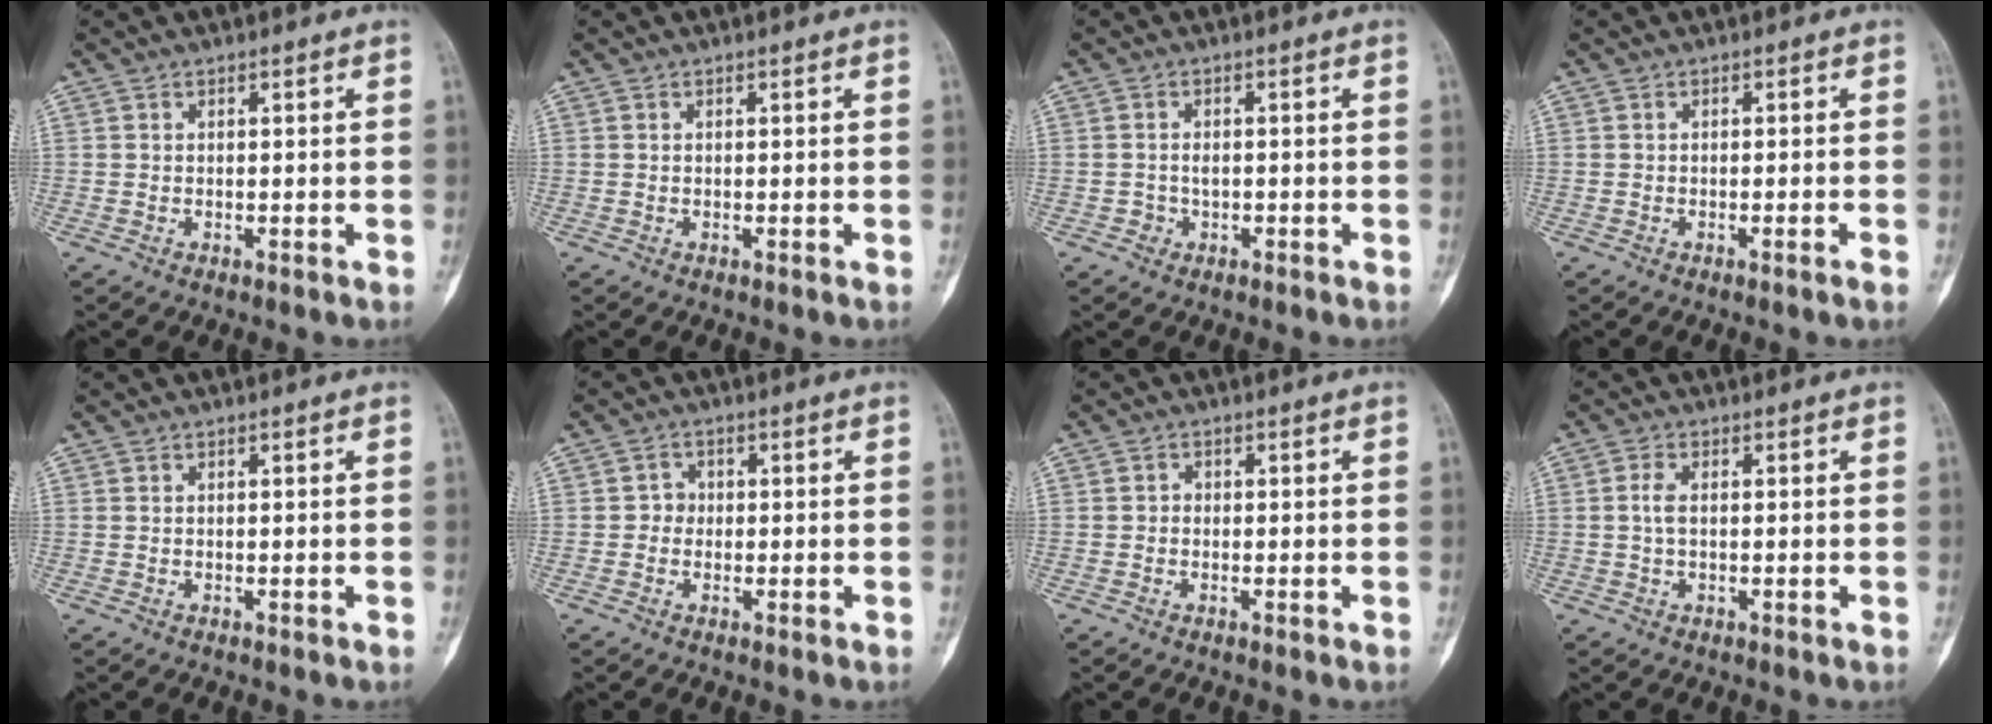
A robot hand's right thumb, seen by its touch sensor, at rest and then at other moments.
{"total": 0.0}
{"total": 1.7, "force": [-0.6, 1.4, 0.8], "torque": [-0.005, 0.008, -0.008]}
{"total": 1.5, "force": [-0.9, -0.2, 1.1], "torque": [-0.021, 0.000, -0.012]}
{"total": 0.0}
{"total": 1.9, "force": [-0.2, 1.8, 0.7], "torque": [0.003, 0.008, -0.010]}
{"total": 0.9, "force": [-0.2, 0.9, 0.4], "torque": [0.000, 0.004, -0.007]}
{"total": 2.5, "force": [0.1, 1.3, 2.1], "torque": [-0.048, 0.004, -0.001]}